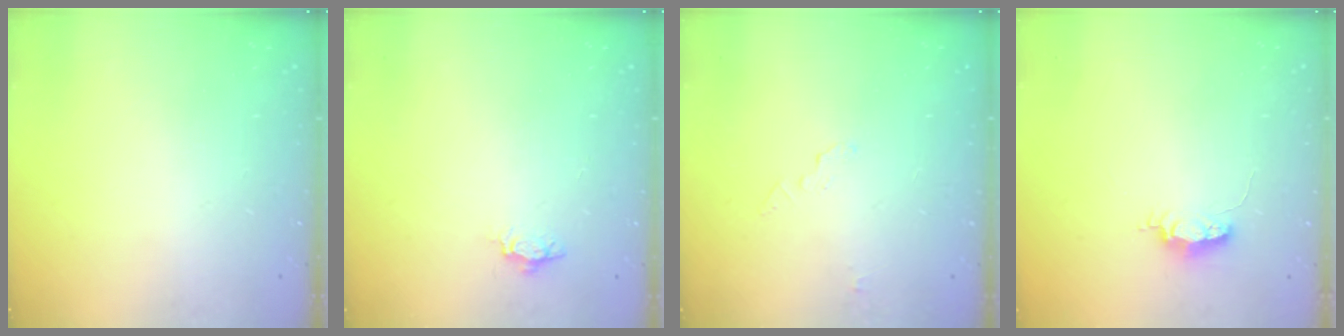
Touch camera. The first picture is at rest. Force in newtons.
{"total": 3.8, "press": 3.8, "slide": 0.3}
{"total": 2.9, "press": 2.9, "slide": 0.2}
{"total": 4.0, "press": 3.9, "slide": 0.5}